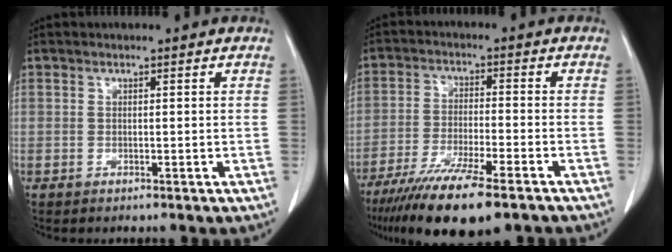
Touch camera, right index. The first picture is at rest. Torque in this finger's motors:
{"motor_torque": [1.01, -1.13, 0.93, 0.21]}